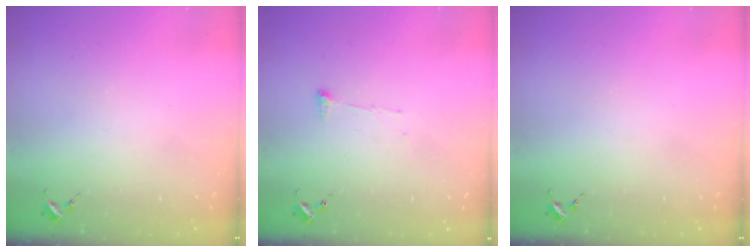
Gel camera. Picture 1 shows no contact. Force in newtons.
{"total": 4.8, "press": 4.8, "slide": 0.2}
{"total": 0.0}